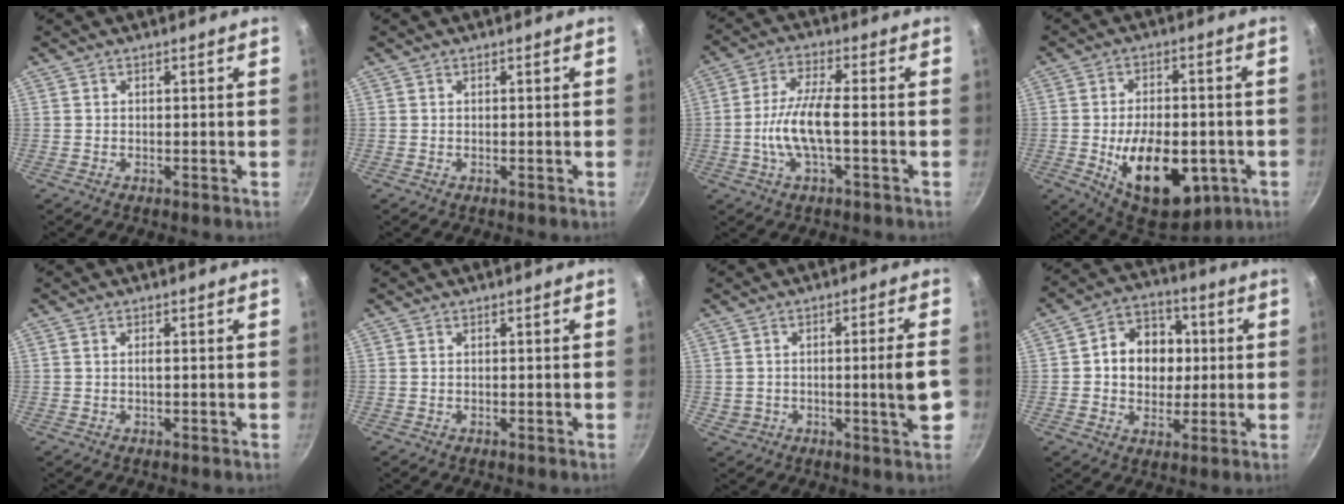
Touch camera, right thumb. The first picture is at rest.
{"total": 0.0}
{"total": 8.8, "force": [-1.7, 2.5, 8.3], "torque": [-0.173, 0.020, -0.040]}
{"total": 18.9, "force": [-4.9, 10.6, 14.9], "torque": [-0.195, 0.003, -0.058]}
{"total": 0.7, "force": [0.0, 0.1, 0.7], "torque": [-0.013, 0.001, -0.001]}
{"total": 0.0}
{"total": 7.3, "force": [-0.7, 1.3, 7.1], "torque": [-0.104, 0.012, -0.002]}
{"total": 12.4, "force": [1.2, 10.1, 7.1], "torque": [-0.069, 0.011, 0.009]}